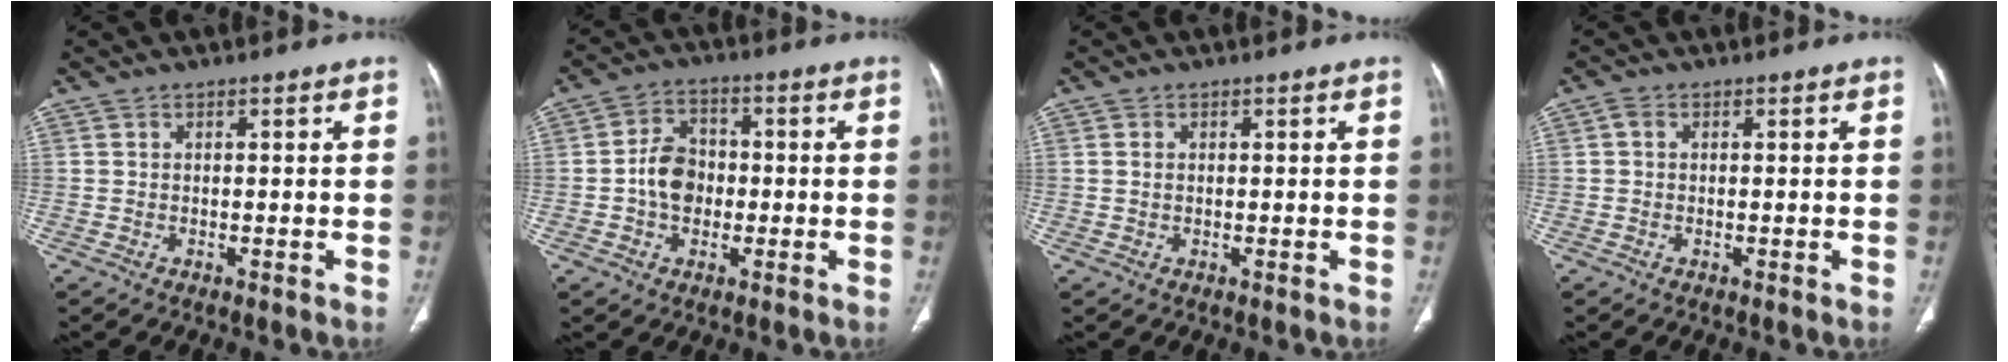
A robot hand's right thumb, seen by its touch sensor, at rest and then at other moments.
{"total": 7.4, "force": [-0.9, 5.8, 4.5], "torque": [-0.056, 0.020, -0.024]}
{"total": 0.8, "force": [0.1, 0.6, 0.5], "torque": [-0.010, 0.001, 0.004]}
{"total": 1.1, "force": [0.1, 0.8, 0.7], "torque": [-0.009, 0.003, -0.002]}